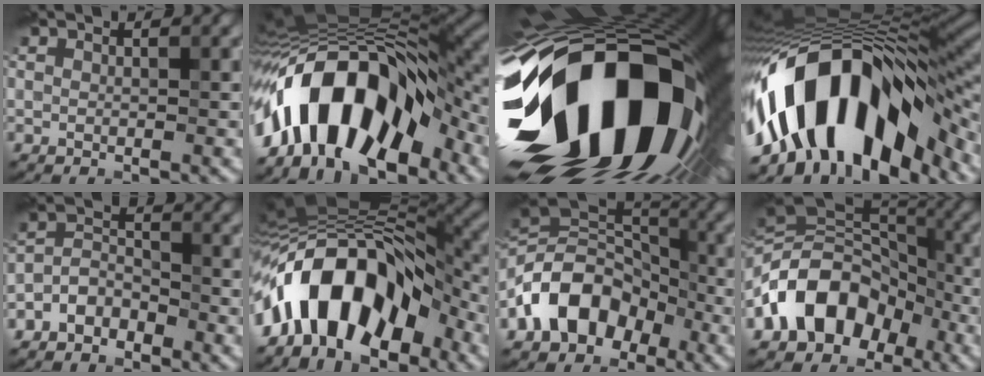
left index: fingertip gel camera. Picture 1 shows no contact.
{"total": 13.7, "force": [-6.2, 5.8, 10.8], "torque": [-0.171, 0.022, -0.108]}
{"total": 21.7, "force": [-6.5, 11.6, 17.1], "torque": [-0.301, -0.059, -0.102]}
{"total": 15.4, "force": [-5.3, 6.8, 12.7], "torque": [-0.207, 0.022, -0.097]}
{"total": 2.8, "force": [-2.3, 1.4, 0.7], "torque": [0.007, 0.015, -0.052]}
{"total": 12.5, "force": [-5.9, 5.9, 9.2], "torque": [-0.145, 0.022, -0.107]}
{"total": 9.3, "force": [-4.8, 6.2, 5.1], "torque": [-0.073, 0.011, -0.102]}
{"total": 10.4, "force": [-5.2, 7.0, 5.6], "torque": [-0.080, 0.021, -0.116]}